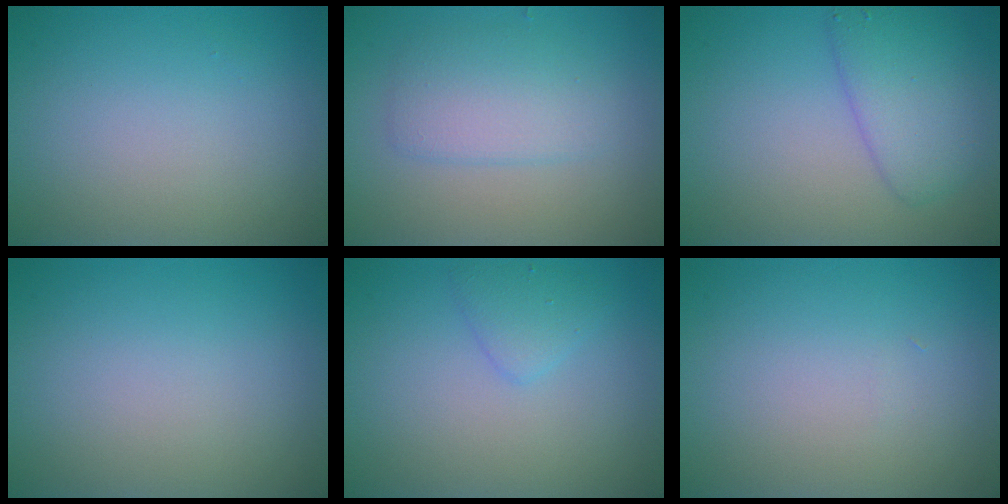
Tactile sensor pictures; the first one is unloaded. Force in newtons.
{"total": 2.3, "press": 2.3, "slide": 0.1}
{"total": 3.9, "press": 3.9, "slide": 0.1}
{"total": 0.0}
{"total": 1.7, "press": 1.6, "slide": 0.1}
{"total": 0.0}